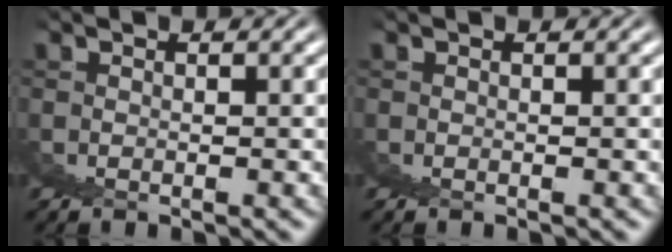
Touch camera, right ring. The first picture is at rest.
{"total": 0.0}